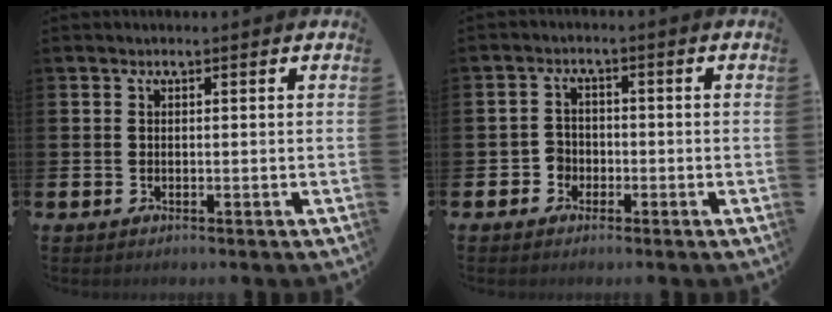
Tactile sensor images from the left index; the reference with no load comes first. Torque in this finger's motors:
{"motor_torque": [-0.04, -0.09, -0.07, 0.00]}